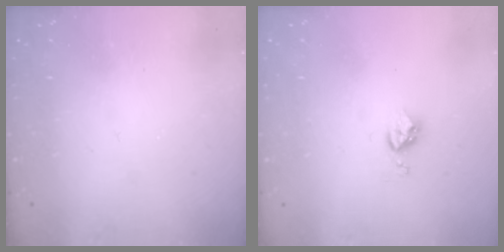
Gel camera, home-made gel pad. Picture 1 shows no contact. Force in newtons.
{"total": 3.6, "press": 3.6, "slide": 0.4}